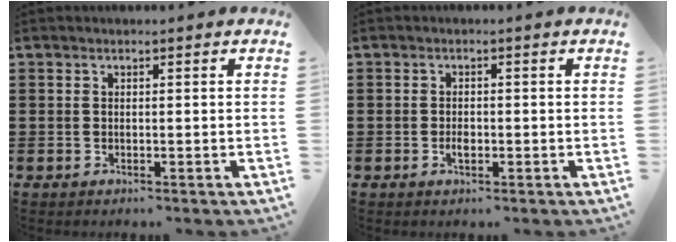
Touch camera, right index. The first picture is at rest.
{"total": 1.7, "force": [-0.6, 0.6, 1.4], "torque": [-0.027, -0.003, -0.011]}